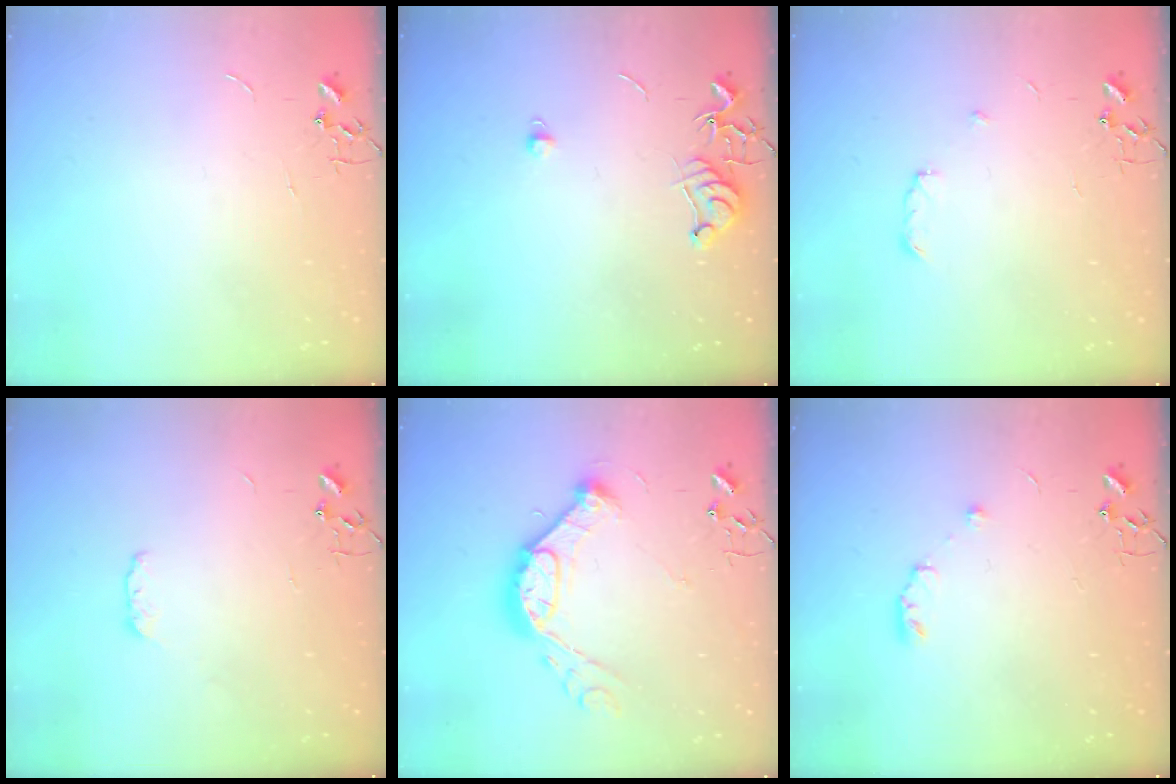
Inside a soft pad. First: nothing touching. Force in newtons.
{"total": 7.0, "press": 6.9, "slide": 0.7}
{"total": 4.3, "press": 4.2, "slide": 0.6}
{"total": 4.2, "press": 4.1, "slide": 0.7}
{"total": 14.9, "press": 14.9, "slide": 1.4}
{"total": 5.7, "press": 5.7, "slide": 0.8}